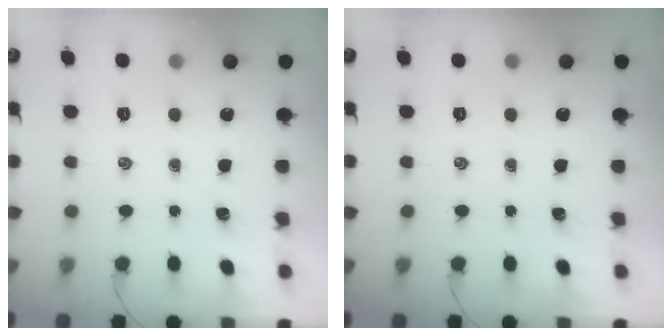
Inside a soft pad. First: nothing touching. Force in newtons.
{"total": 0.0}